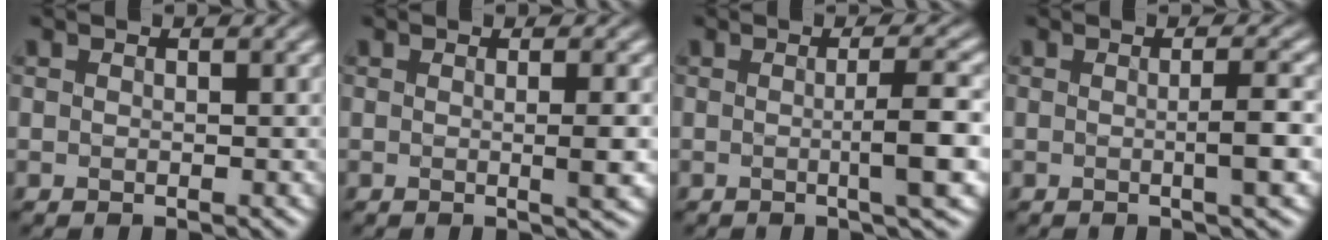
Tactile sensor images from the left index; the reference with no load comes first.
{"total": 2.0, "force": [-0.2, 0.2, 2.0], "torque": [-0.045, 0.002, 0.003]}
{"total": 4.4, "force": [-1.7, 0.1, 4.0], "torque": [-0.075, 0.003, 0.000]}
{"total": 3.1, "force": [-1.5, 0.1, 2.7], "torque": [-0.050, 0.002, -0.002]}